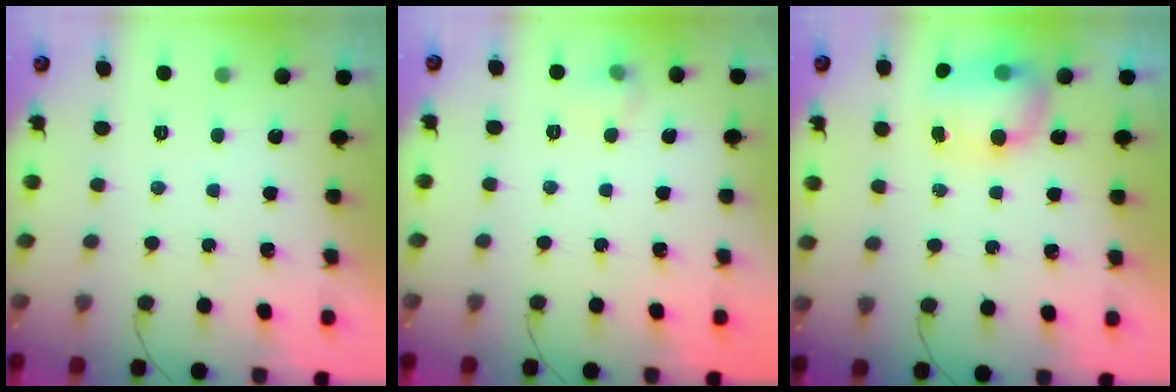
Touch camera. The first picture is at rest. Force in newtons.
{"total": 4.6, "press": 4.3, "slide": 1.7}
{"total": 7.8, "press": 7.7, "slide": 1.1}